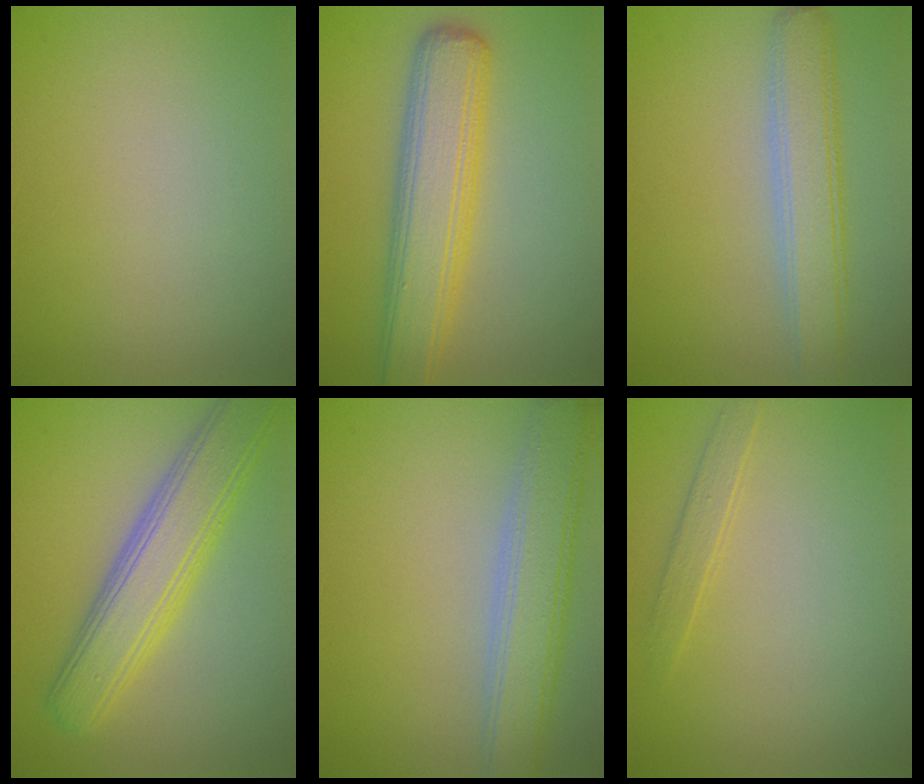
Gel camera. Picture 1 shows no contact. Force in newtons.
{"total": 7.0, "press": 7.0, "slide": 0.1}
{"total": 4.6, "press": 4.5, "slide": 0.2}
{"total": 6.8, "press": 6.8, "slide": 0.1}
{"total": 5.6, "press": 5.6, "slide": 0.3}
{"total": 1.3, "press": 1.3, "slide": 0.1}